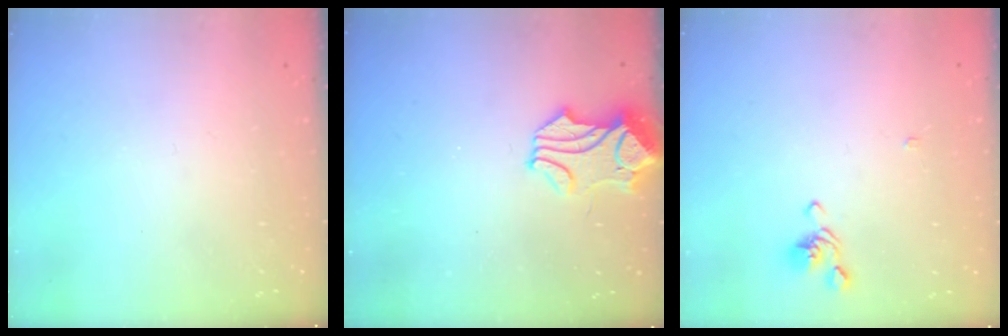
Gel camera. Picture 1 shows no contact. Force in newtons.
{"total": 1.7, "press": 1.4, "slide": 1.0}
{"total": 0.7, "press": 0.0, "slide": 0.7}